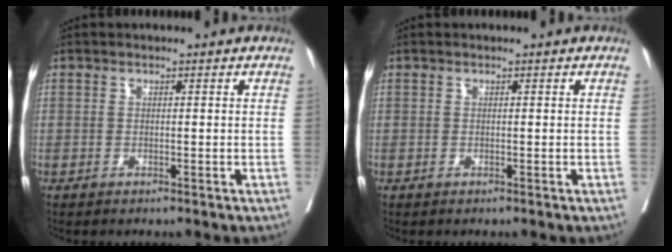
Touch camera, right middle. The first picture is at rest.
{"total": 0.0}